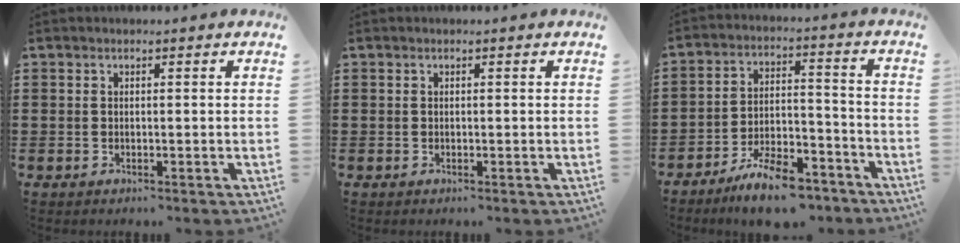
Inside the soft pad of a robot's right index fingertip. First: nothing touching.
{"total": 0.0}
{"total": 9.6, "force": [-7.9, 2.2, 5.0], "torque": [-0.086, 0.026, -0.146]}